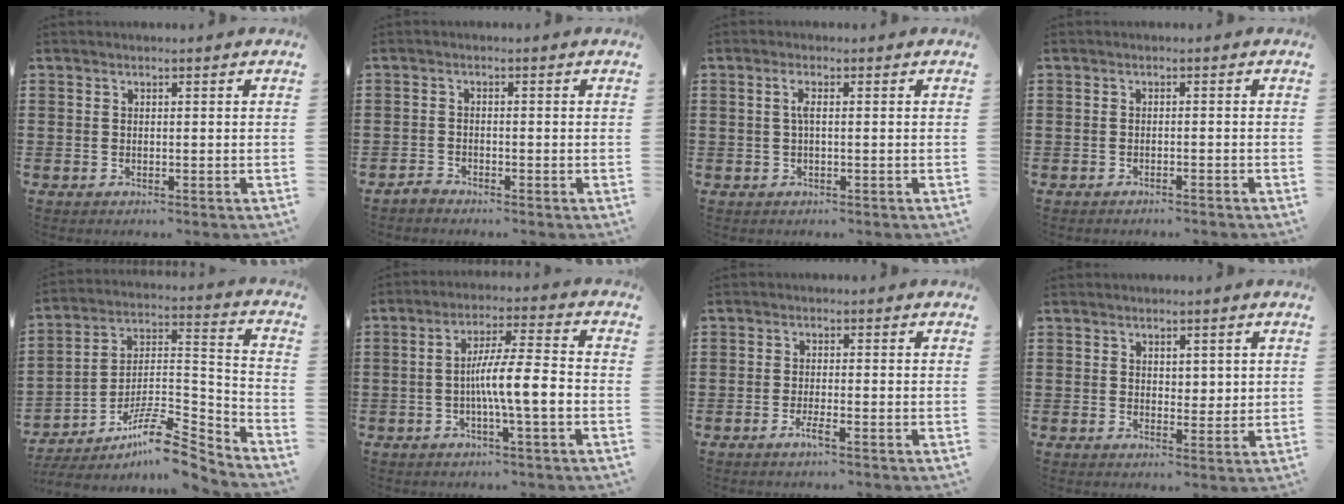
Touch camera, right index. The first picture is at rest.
{"total": 1.3, "force": [-1.2, 0.4, 0.2], "torque": [-0.008, 0.001, -0.026]}
{"total": 1.8, "force": [0.0, 0.3, 1.8], "torque": [-0.036, 0.000, -0.001]}
{"total": 0.9, "force": [-0.9, -0.1, 0.2], "torque": [-0.006, 0.000, -0.017]}
{"total": 10.4, "force": [-7.9, 2.7, 6.3], "torque": [-0.112, 0.015, -0.154]}
{"total": 8.3, "force": [-1.7, 0.8, 8.1], "torque": [-0.139, 0.002, -0.031]}
{"total": 2.4, "force": [-1.4, 0.2, 2.0], "torque": [-0.047, -0.008, -0.030]}
{"total": 2.3, "force": [1.6, 1.5, 0.7], "torque": [-0.003, 0.002, 0.027]}